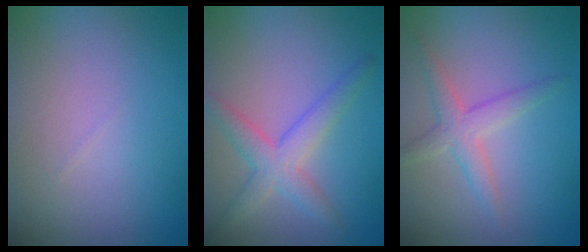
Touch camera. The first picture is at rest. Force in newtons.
{"total": 3.7, "press": 3.7, "slide": 0.1}
{"total": 2.6, "press": 2.6, "slide": 0.1}